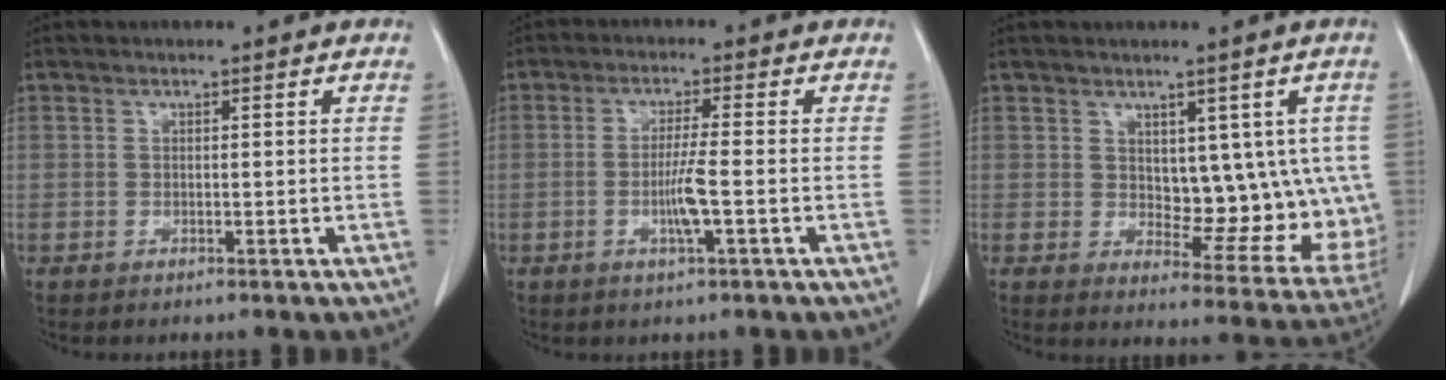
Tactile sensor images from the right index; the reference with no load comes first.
{"total": 4.7, "force": [-1.2, -0.3, 4.5], "torque": [-0.088, -0.008, -0.023]}
{"total": 11.4, "force": [1.9, 6.5, 9.2], "torque": [-0.089, 0.003, 0.040]}